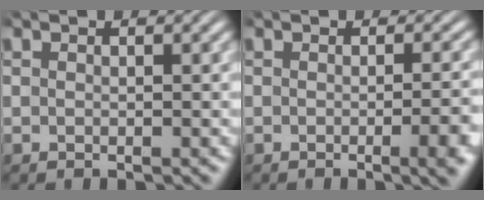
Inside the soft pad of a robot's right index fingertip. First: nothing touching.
{"total": 2.6, "force": [-1.1, 0.1, 2.4], "torque": [-0.027, 0.004, -0.021]}